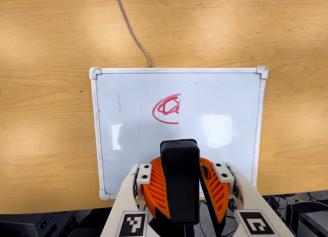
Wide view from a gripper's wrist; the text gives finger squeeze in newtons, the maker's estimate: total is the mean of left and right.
{"total": 9.7, "left": 10.1, "right": 9.3}